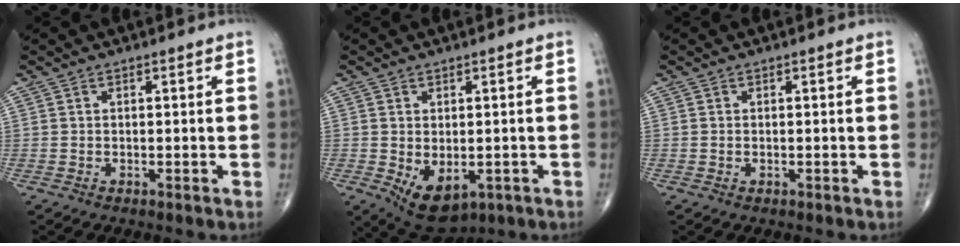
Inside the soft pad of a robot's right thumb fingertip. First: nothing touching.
{"total": 7.9, "force": [-2.1, 4.8, 5.9], "torque": [-0.075, -0.004, -0.013]}
{"total": 0.0}